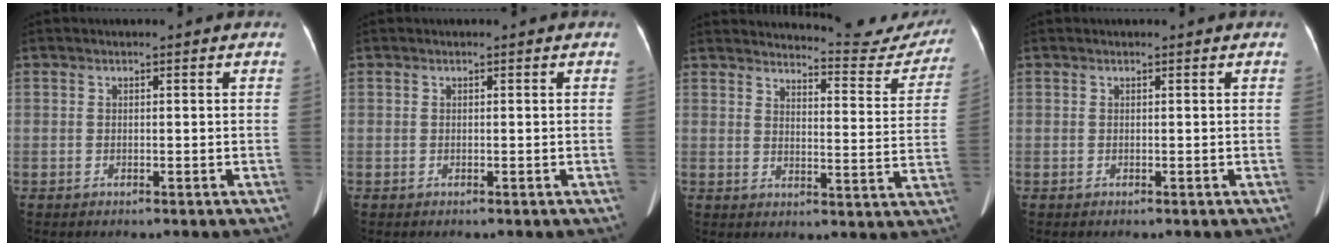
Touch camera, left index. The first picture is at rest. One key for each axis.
{"total": 0.0}
{"total": 14.4, "fx": 14.1, "fy": 1.7, "fz": 2.0, "tx": -0.007, "ty": -0.065, "tz": 0.150}
{"total": 0.0}